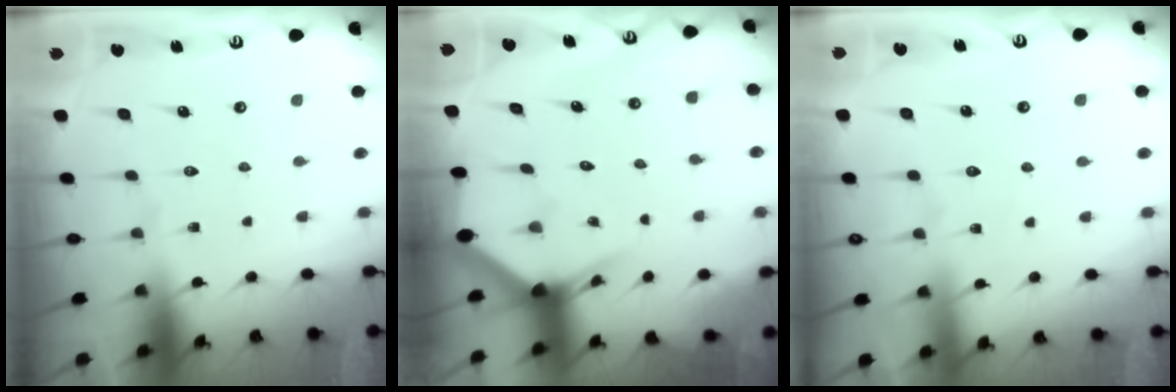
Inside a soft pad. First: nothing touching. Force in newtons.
{"total": 2.9, "press": 2.9, "slide": 0.2}
{"total": 3.6, "press": 3.5, "slide": 0.5}